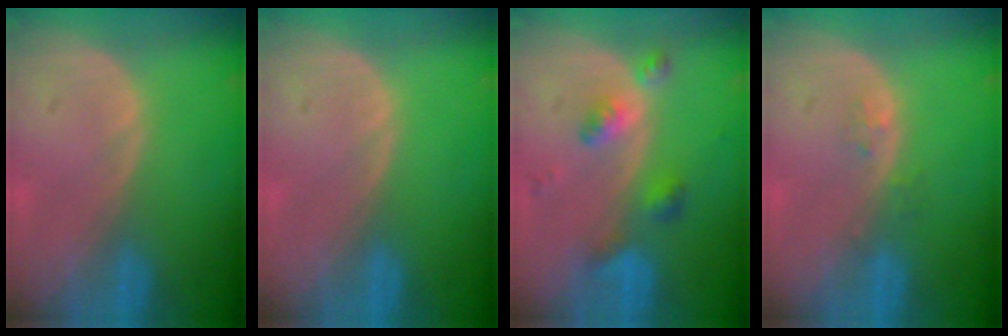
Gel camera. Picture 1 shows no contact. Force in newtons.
{"total": 0.0}
{"total": 5.5, "press": 4.8, "slide": 2.8}
{"total": 1.2, "press": 1.2, "slide": 0.1}